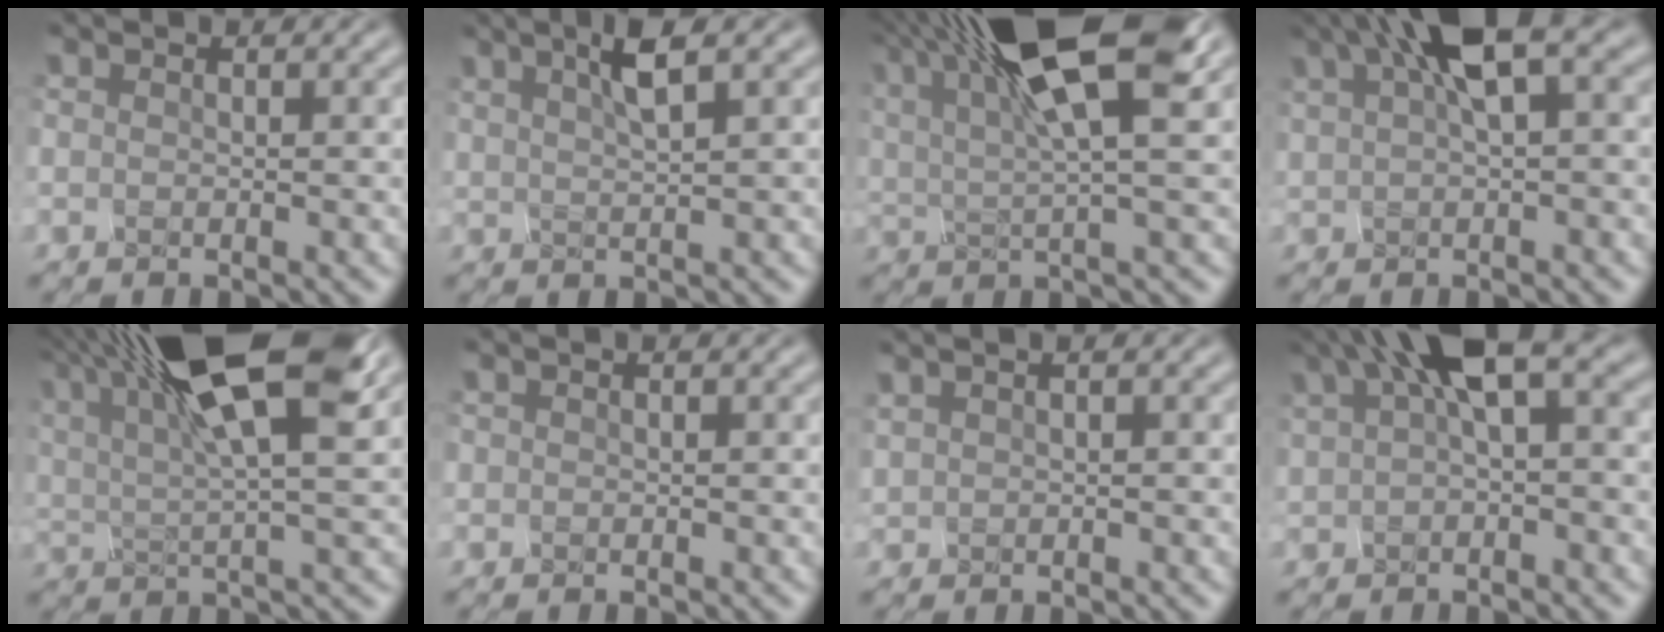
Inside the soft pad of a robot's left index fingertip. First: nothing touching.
{"total": 1.9, "force": [1.4, -0.3, 1.2], "torque": [-0.028, 0.005, 0.047]}
{"total": 10.4, "force": [5.4, 1.9, 8.8], "torque": [-0.159, 0.013, 0.107]}
{"total": 5.0, "force": [2.6, 0.7, 4.2], "torque": [-0.074, 0.015, 0.062]}
{"total": 11.7, "force": [6.2, 2.3, 9.6], "torque": [-0.170, 0.013, 0.120]}
{"total": 0.9, "force": [-0.2, -0.5, -0.7], "torque": [0.004, -0.006, 0.012]}
{"total": 1.2, "force": [1.2, 0.2, 0.2], "torque": [-0.001, 0.005, 0.018]}
{"total": 5.2, "force": [2.2, 1.1, 4.6], "torque": [-0.083, 0.020, 0.053]}